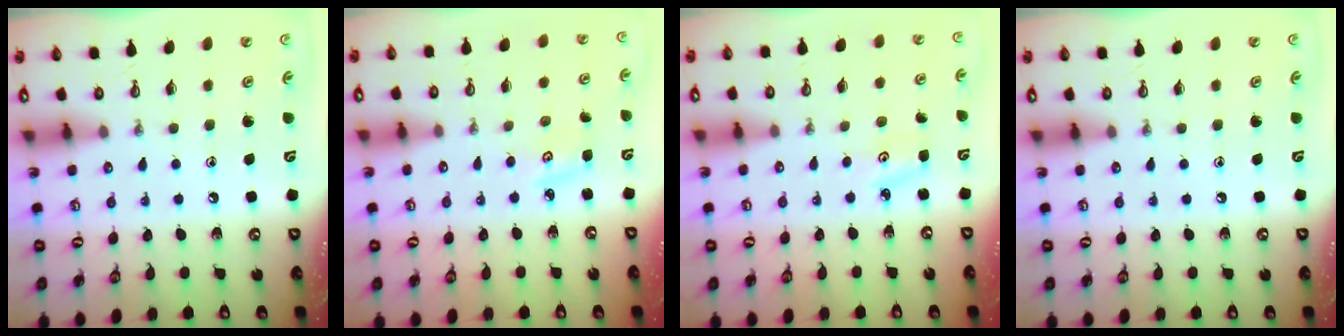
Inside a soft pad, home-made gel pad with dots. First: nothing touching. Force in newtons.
{"total": 2.7, "press": 2.7, "slide": 0.4}
{"total": 3.1, "press": 3.1, "slide": 0.3}
{"total": 0.0}